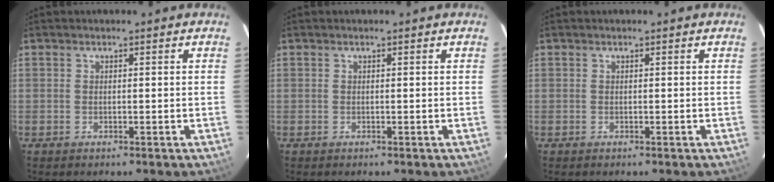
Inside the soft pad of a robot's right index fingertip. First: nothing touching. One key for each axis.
{"total": 0.0}
{"total": 0.0}